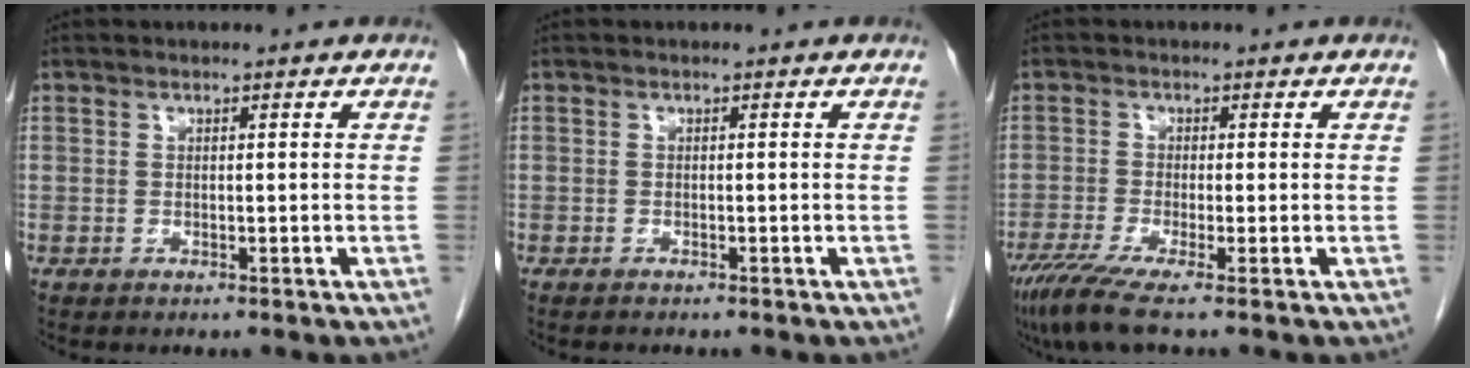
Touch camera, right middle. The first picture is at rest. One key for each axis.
{"total": 0.6, "fx": -0.5, "fy": 0.1, "fz": 0.2, "tx": -0.009, "ty": -0.001, "tz": -0.008}
{"total": 6.3, "fx": -4.4, "fy": -0.3, "fz": 4.4, "tx": -0.080, "ty": -0.020, "tz": -0.083}